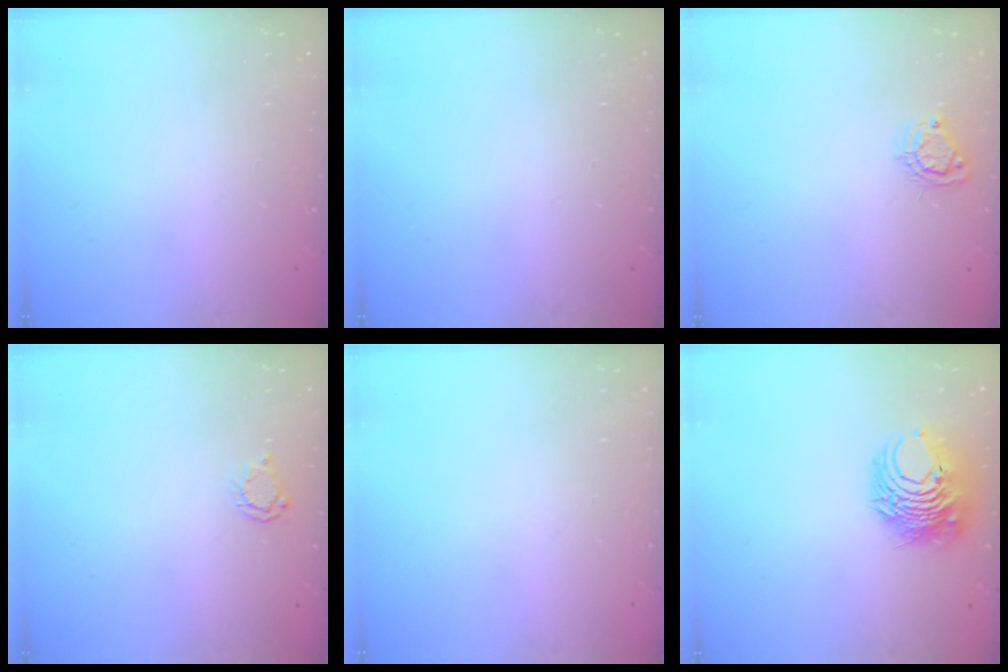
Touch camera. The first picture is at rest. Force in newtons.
{"total": 0.0}
{"total": 6.8, "press": 6.8, "slide": 0.5}
{"total": 3.2, "press": 3.2, "slide": 0.4}
{"total": 0.0}
{"total": 9.3, "press": 9.3, "slide": 0.3}